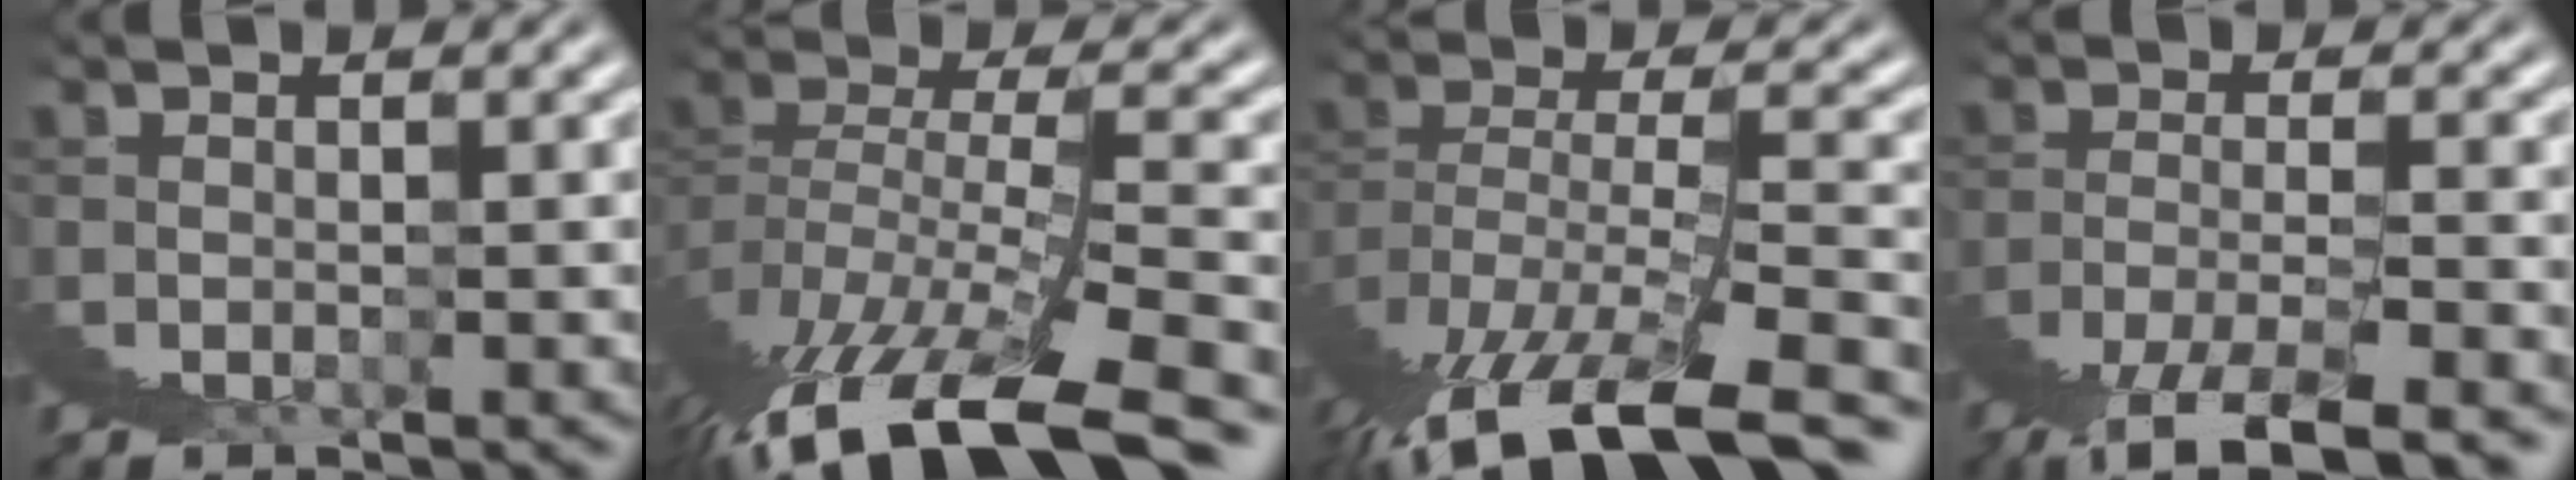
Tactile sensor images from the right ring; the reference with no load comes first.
{"total": 5.1, "force": [-1.2, 1.0, 4.9], "torque": [-0.102, 0.008, -0.017]}
{"total": 6.9, "force": [-3.1, 3.2, 5.3], "torque": [-0.115, -0.008, -0.044]}
{"total": 3.1, "force": [-1.8, 0.0, 2.6], "torque": [-0.060, 0.011, -0.032]}